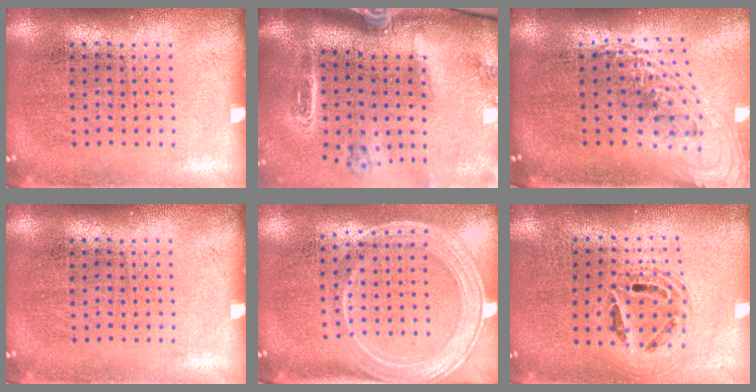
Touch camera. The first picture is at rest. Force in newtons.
{"total": 3.0, "press": 2.1, "slide": 2.1}
{"total": 2.1, "press": 1.7, "slide": 1.3}
{"total": 0.0}
{"total": 2.1, "press": 1.8, "slide": 1.1}
{"total": 1.4, "press": 1.3, "slide": 0.7}